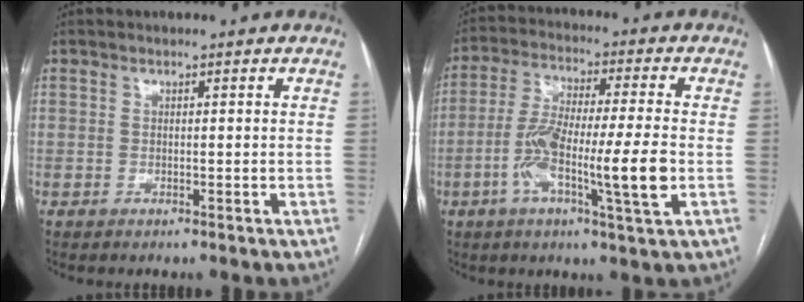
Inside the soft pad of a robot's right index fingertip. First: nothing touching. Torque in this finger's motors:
{"motor_torque": [1.32, 0.34, 0.46, 0.21]}